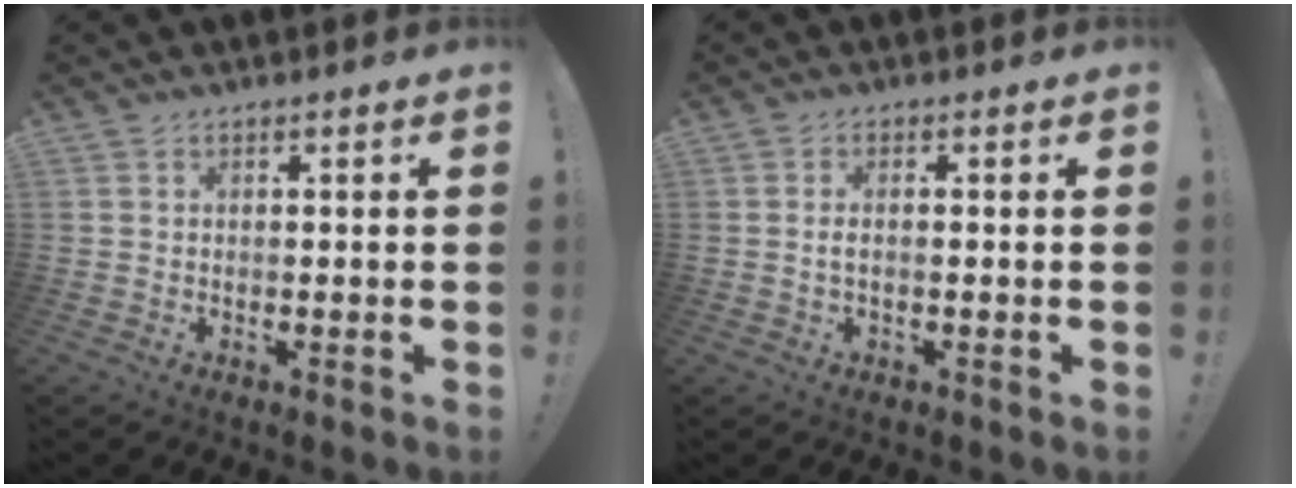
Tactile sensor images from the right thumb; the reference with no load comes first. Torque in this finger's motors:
{"motor_torque": [-0.18, -0.36, -0.01, 0.17, 0.06]}